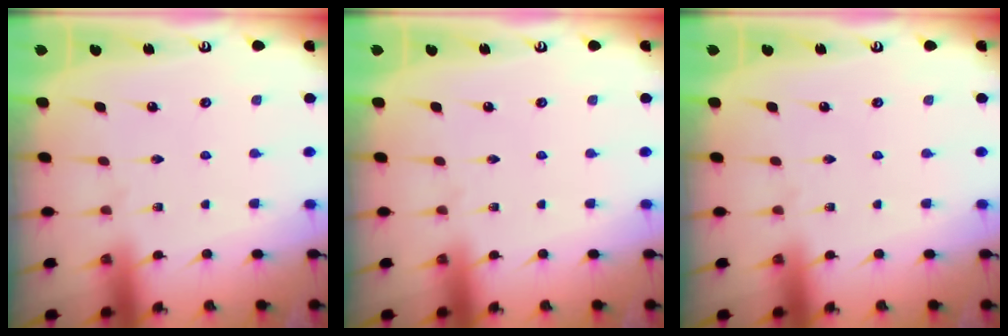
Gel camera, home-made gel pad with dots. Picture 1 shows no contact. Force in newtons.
{"total": 0.0}
{"total": 0.0}